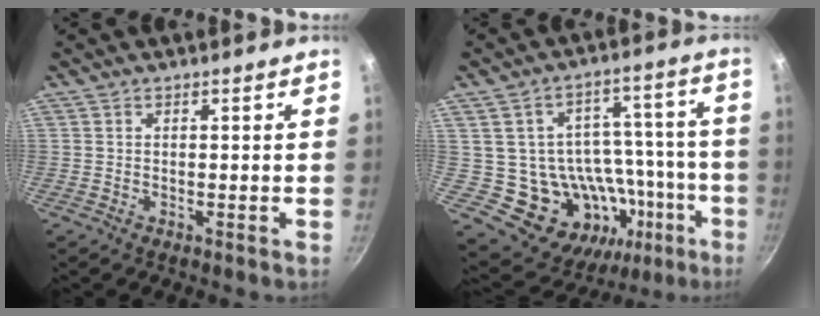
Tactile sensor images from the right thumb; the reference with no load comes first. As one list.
[{"total": 21.2, "force": [-5.4, 15.7, 13.2], "torque": [-0.153, 0.047, -0.047]}]